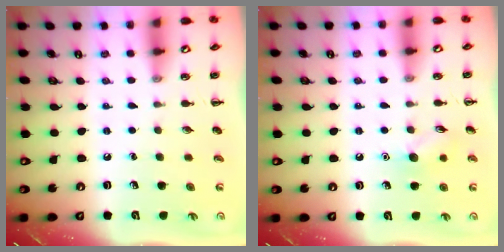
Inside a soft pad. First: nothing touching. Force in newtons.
{"total": 7.5, "press": 7.3, "slide": 1.4}